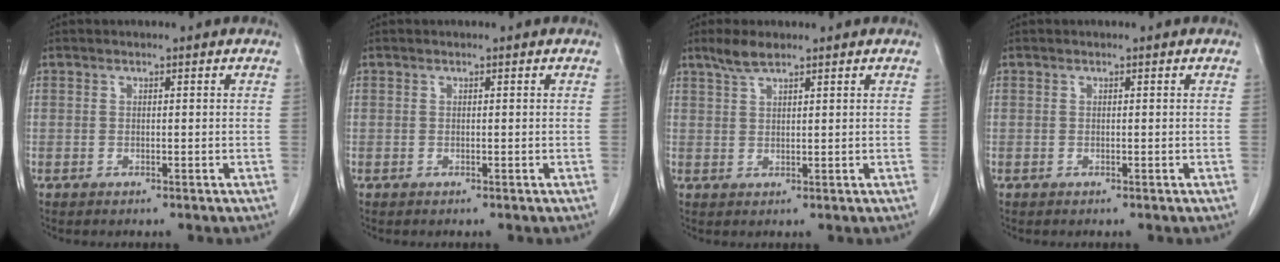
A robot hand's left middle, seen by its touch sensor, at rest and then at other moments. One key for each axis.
{"total": 0.0}
{"total": 3.1, "fx": 2.5, "fy": 0.5, "fz": 1.8, "tx": -0.045, "ty": 0.005, "tz": 0.052}
{"total": 0.0}